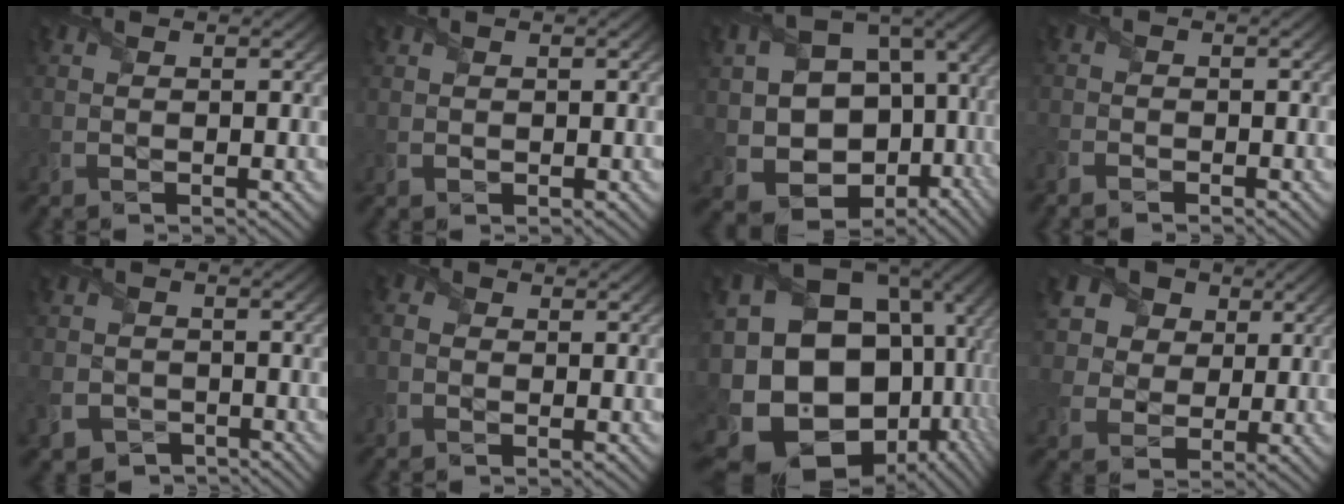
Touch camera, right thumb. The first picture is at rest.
{"total": 0.0}
{"total": 14.3, "force": [-2.9, 11.0, 8.7], "torque": [-0.173, -0.052, -0.030]}
{"total": 2.0, "force": [-1.8, 0.6, 0.4], "torque": [-0.015, -0.005, -0.045]}
{"total": 5.5, "force": [-3.2, 4.2, 1.6], "torque": [-0.050, -0.019, -0.068]}
{"total": 2.0, "force": [-0.5, 1.6, 0.9], "torque": [-0.034, 0.003, -0.013]}
{"total": 21.7, "force": [-4.0, 16.0, 14.1], "torque": [-0.313, -0.043, -0.039]}
{"total": 12.9, "force": [6.4, 9.9, 5.0], "torque": [-0.182, 0.023, 0.135]}